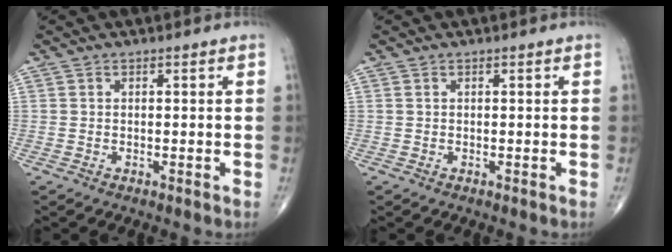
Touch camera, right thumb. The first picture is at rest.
{"total": 0.0}